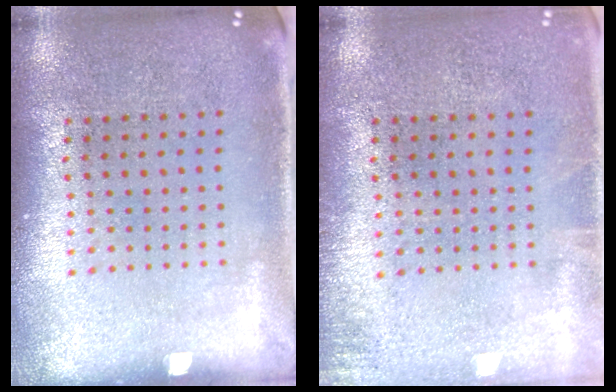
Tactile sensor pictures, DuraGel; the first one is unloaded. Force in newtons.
{"total": 0.9, "press": 0.9, "slide": 0.2}